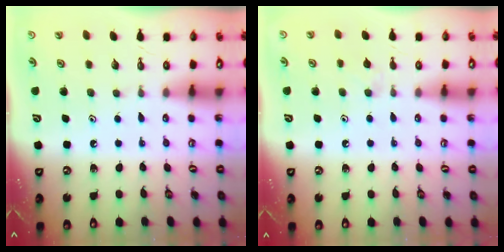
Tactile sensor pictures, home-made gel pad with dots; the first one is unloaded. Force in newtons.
{"total": 4.2, "press": 4.1, "slide": 0.5}